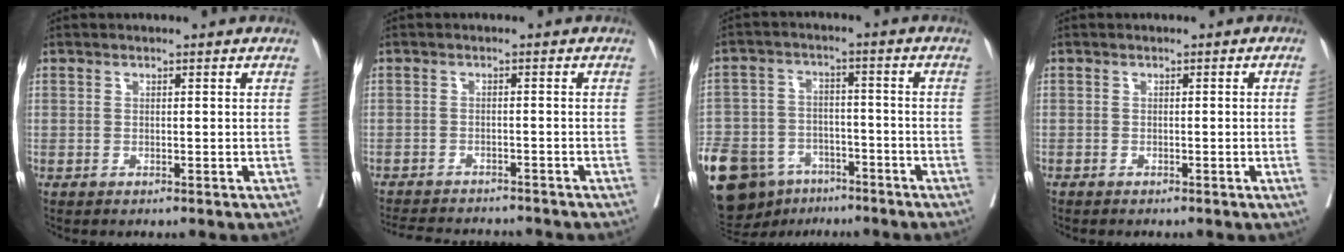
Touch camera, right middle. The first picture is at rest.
{"total": 9.5, "force": [-8.8, 2.0, 2.8], "torque": [-0.049, -0.003, -0.118]}
{"total": 25.4, "force": [-14.9, 16.3, 12.6], "torque": [-0.371, -0.025, -0.237]}
{"total": 1.4, "force": [-0.3, -0.3, 1.3], "torque": [-0.017, -0.001, -0.003]}